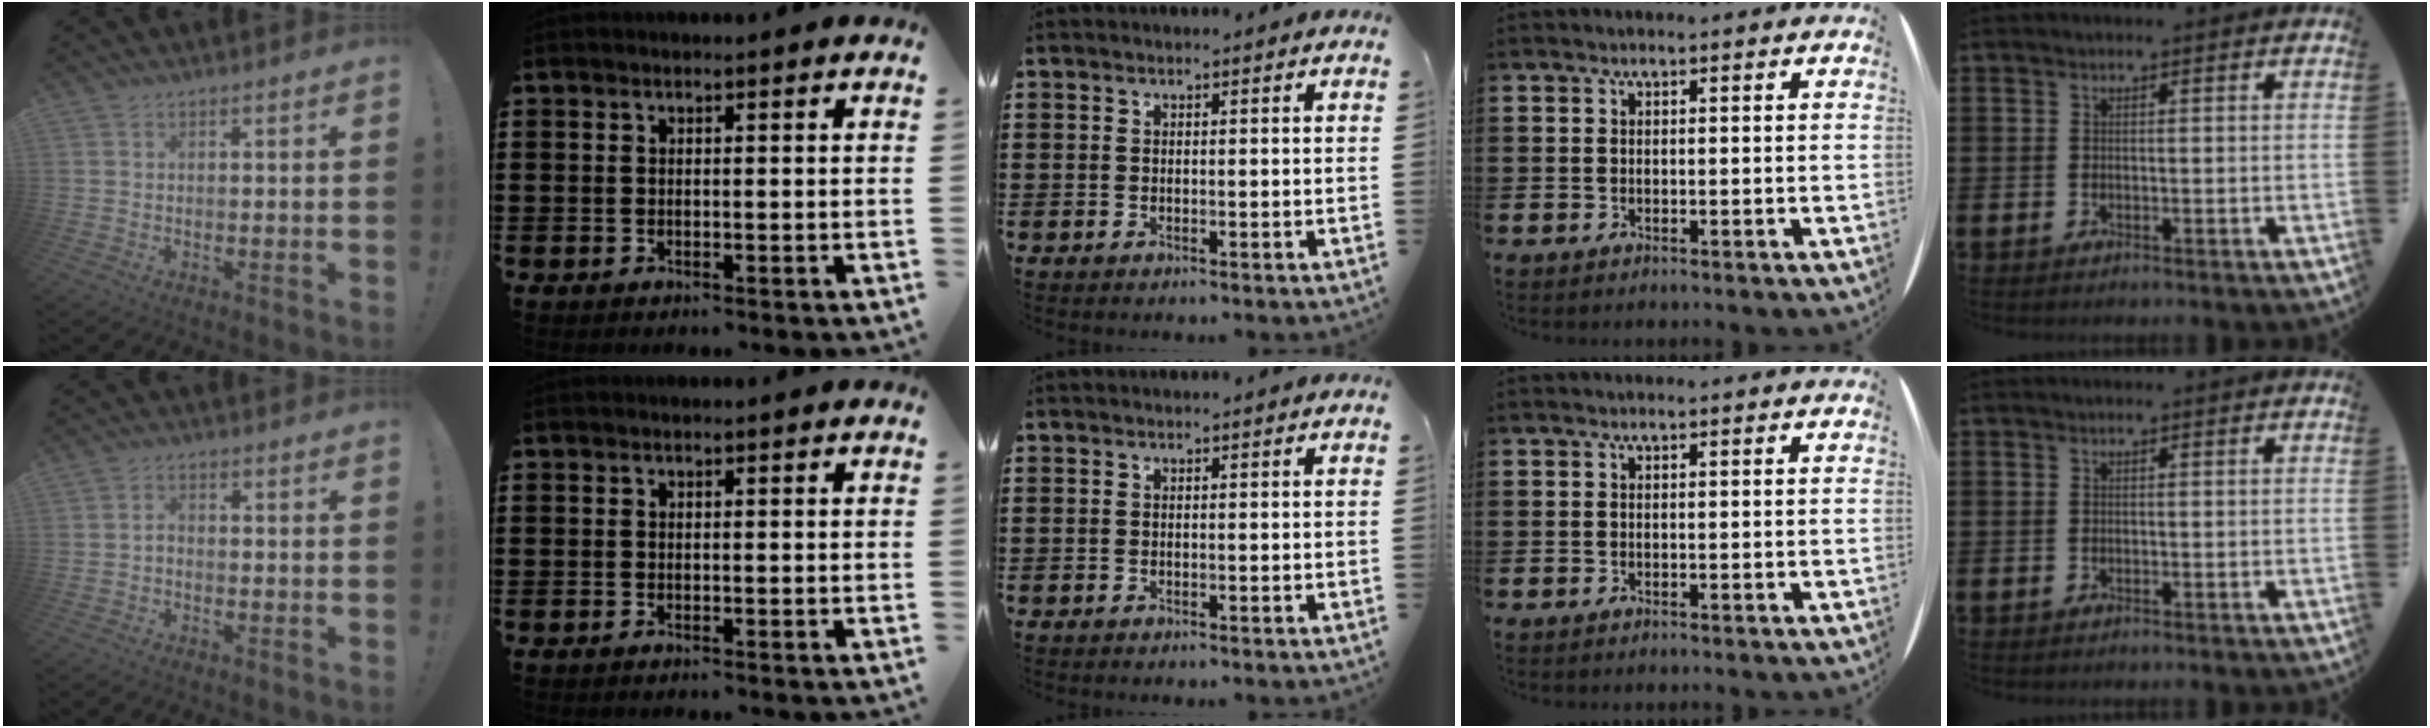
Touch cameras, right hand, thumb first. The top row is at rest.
{"thumb": {"total": 1.7, "force": [-1.1, 0.7, 1.0], "torque": [-0.023, 0.008, -0.019]}}